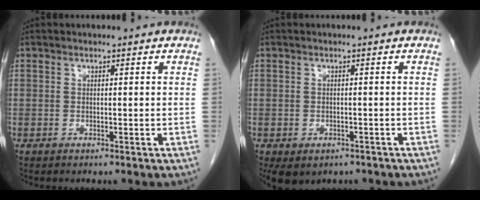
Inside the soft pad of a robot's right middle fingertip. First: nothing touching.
{"total": 5.6, "force": [-3.8, 3.5, 2.2], "torque": [-0.034, -0.002, -0.048]}